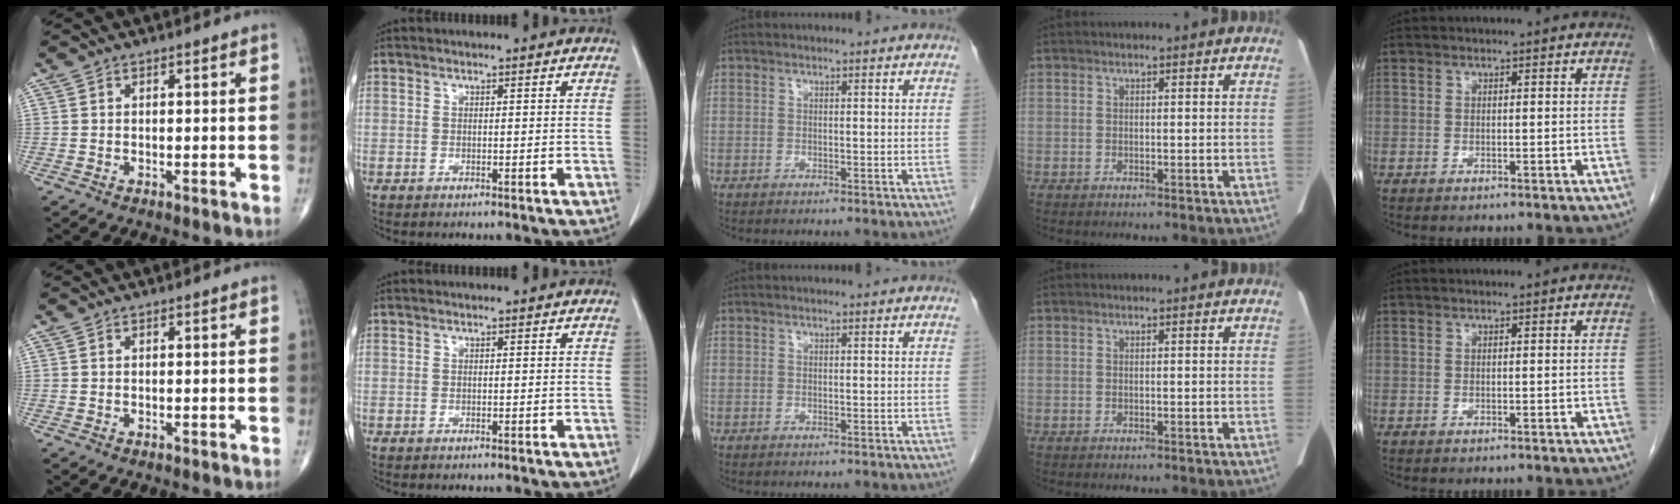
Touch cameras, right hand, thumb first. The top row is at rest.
{}